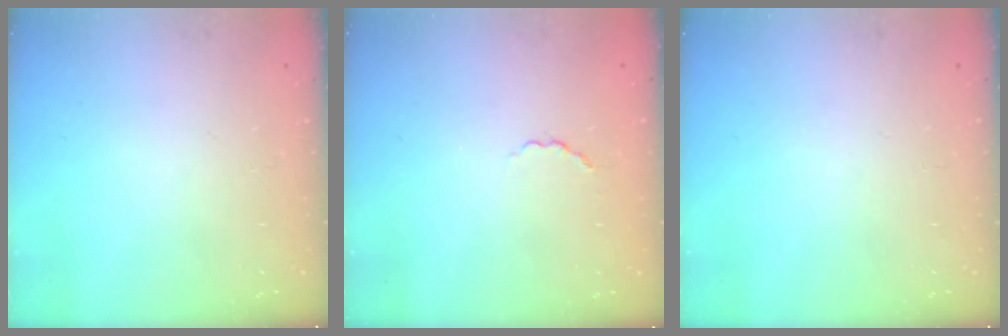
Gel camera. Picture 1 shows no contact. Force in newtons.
{"total": 2.2, "press": 2.0, "slide": 0.8}
{"total": 0.0}